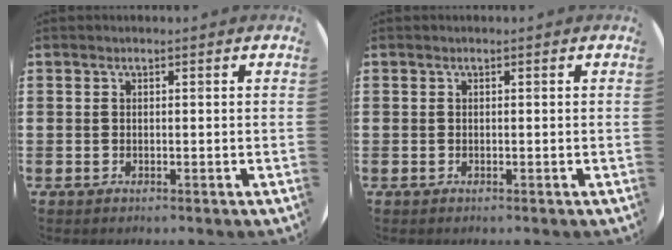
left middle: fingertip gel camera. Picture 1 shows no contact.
{"total": 0.0}